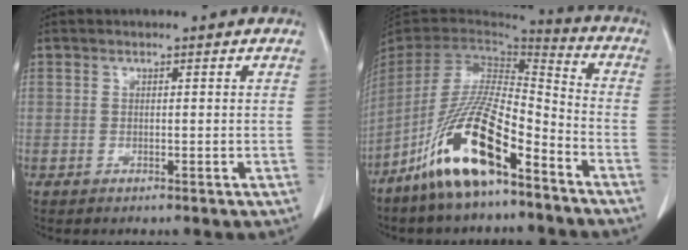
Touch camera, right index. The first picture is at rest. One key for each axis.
{"total": 16.3, "fx": -10.1, "fy": 3.4, "fz": 12.3, "tx": -0.256, "ty": -0.014, "tz": -0.188}